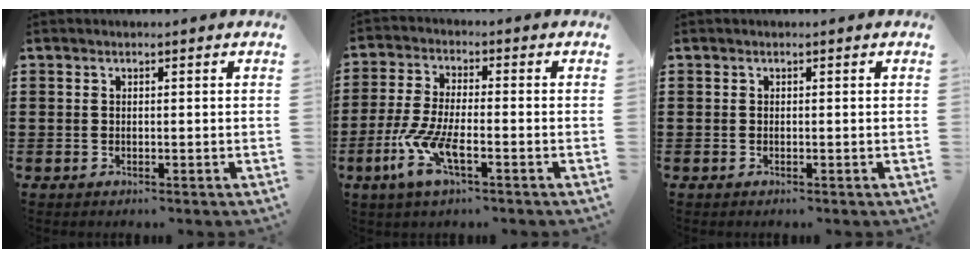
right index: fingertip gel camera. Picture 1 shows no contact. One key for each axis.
{"total": 7.3, "fx": -3.1, "fy": 1.9, "fz": 6.4, "tx": -0.162, "ty": -0.019, "tz": -0.063}
{"total": 0.0}